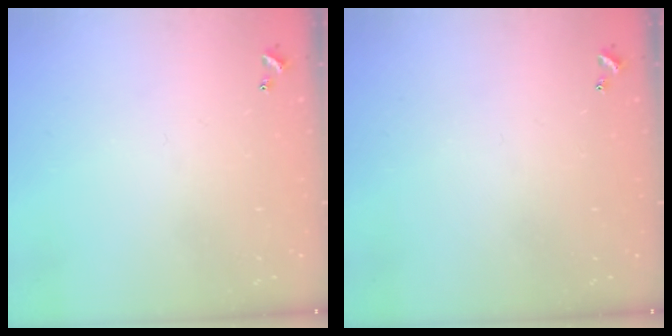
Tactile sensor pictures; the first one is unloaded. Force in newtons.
{"total": 0.0}